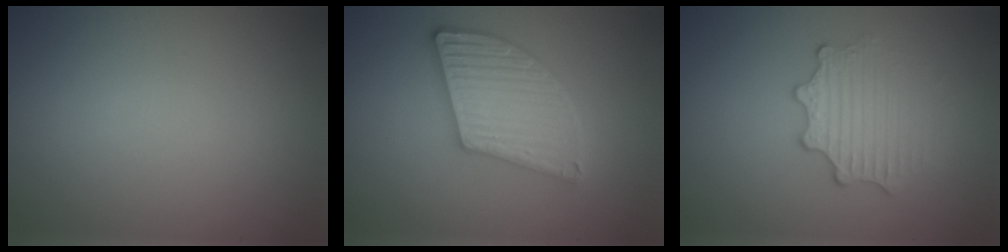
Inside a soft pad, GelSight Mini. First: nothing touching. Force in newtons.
{"total": 5.5, "press": 5.4, "slide": 0.7}
{"total": 3.0, "press": 2.6, "slide": 1.5}